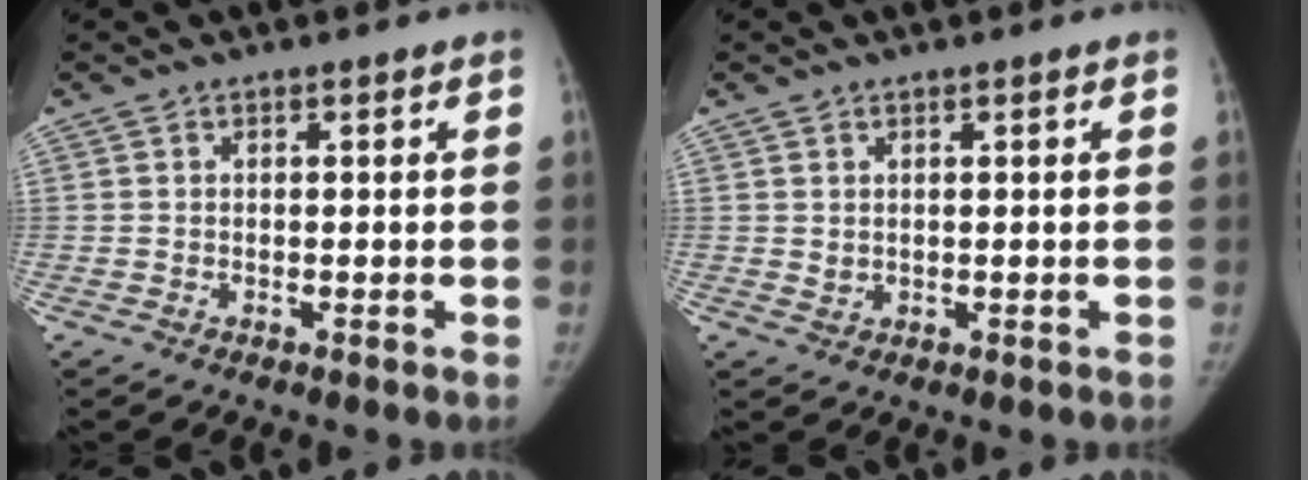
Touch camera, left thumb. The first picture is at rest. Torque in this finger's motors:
{"motor_torque": [-0.15, 0.27, 0.28, 0.06, 0.00]}